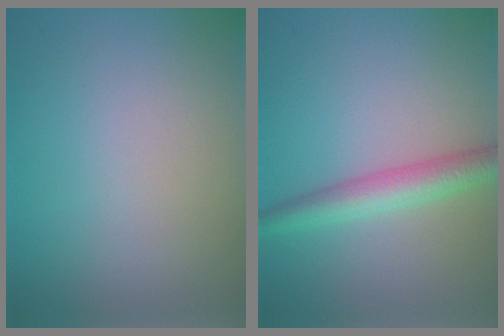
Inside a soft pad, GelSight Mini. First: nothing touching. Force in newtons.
{"total": 3.6, "press": 3.6, "slide": 0.1}